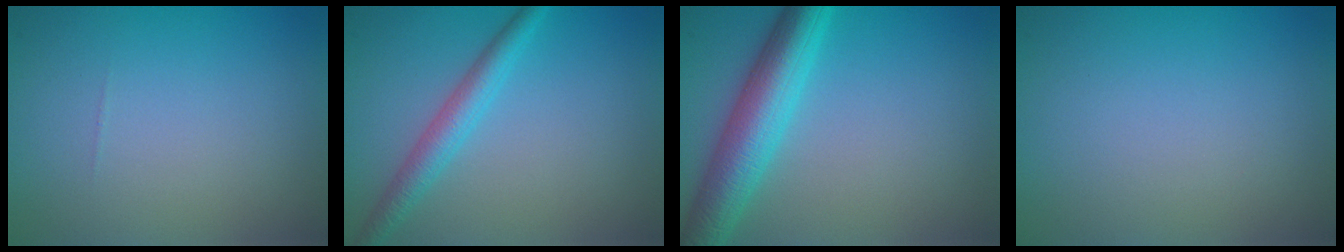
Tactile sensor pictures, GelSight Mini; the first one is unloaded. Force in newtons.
{"total": 2.8, "press": 2.8, "slide": 0.1}
{"total": 6.1, "press": 6.1, "slide": 0.0}
{"total": 0.0}